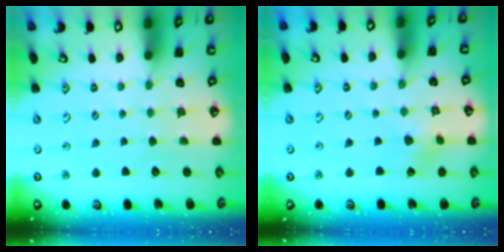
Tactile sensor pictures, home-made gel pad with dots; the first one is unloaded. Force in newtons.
{"total": 4.2, "press": 4.2, "slide": 0.6}